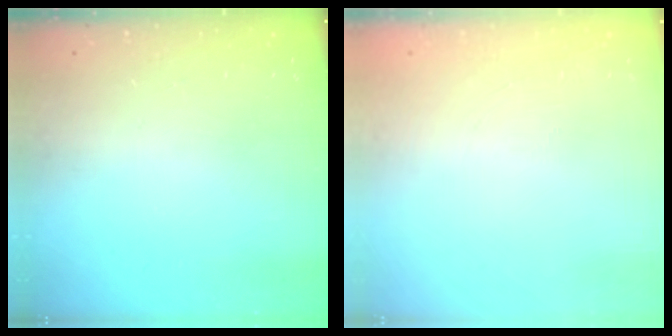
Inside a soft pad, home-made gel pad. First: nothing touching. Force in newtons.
{"total": 2.7, "press": 2.6, "slide": 0.8}